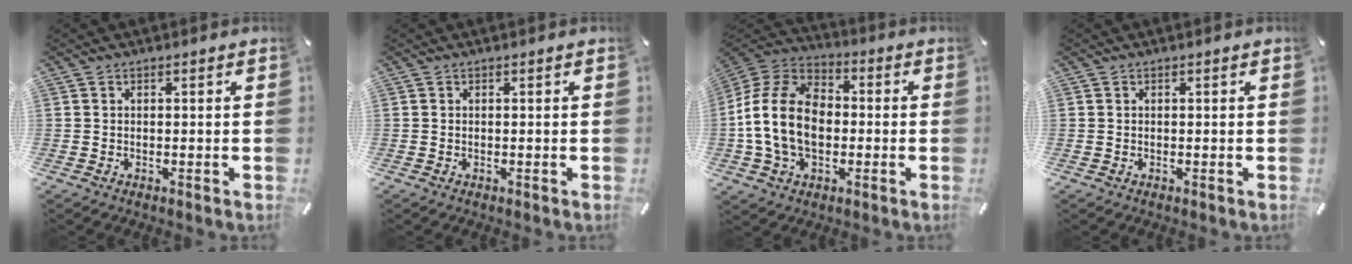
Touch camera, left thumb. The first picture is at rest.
{"total": 0.0}
{"total": 16.0, "force": [-1.8, 11.7, 10.7], "torque": [-0.242, 0.018, -0.036]}
{"total": 0.0}